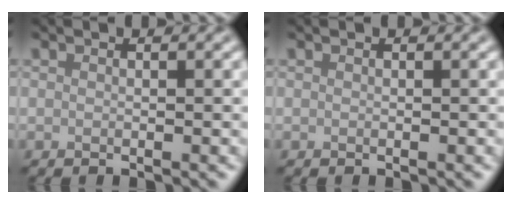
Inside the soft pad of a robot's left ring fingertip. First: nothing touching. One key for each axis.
{"total": 0.0}